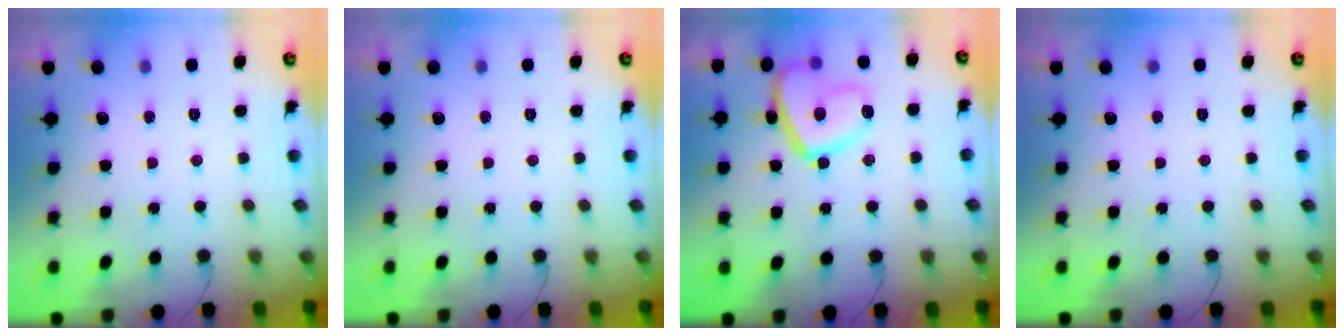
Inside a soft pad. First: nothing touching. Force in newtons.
{"total": 0.0}
{"total": 12.4, "press": 12.4, "slide": 0.6}
{"total": 0.0}